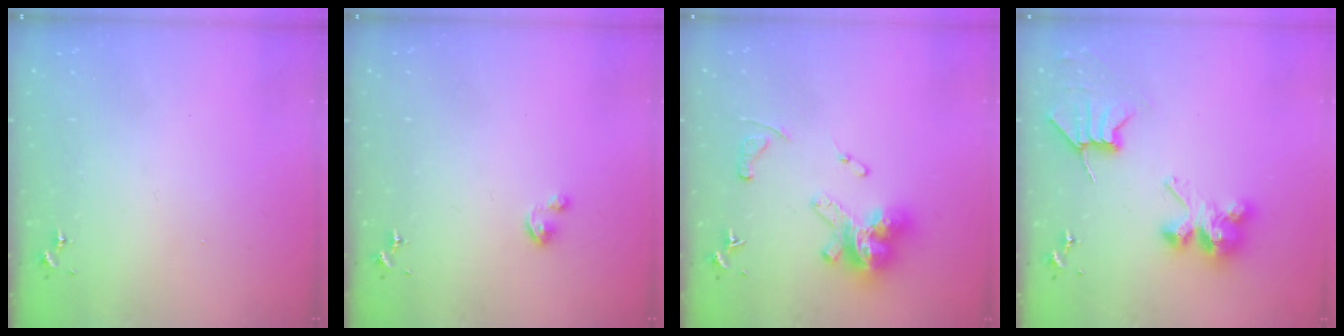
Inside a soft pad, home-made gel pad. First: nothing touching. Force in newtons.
{"total": 2.8, "press": 2.8, "slide": 0.2}
{"total": 16.5, "press": 16.4, "slide": 1.5}
{"total": 9.0, "press": 8.9, "slide": 1.4}